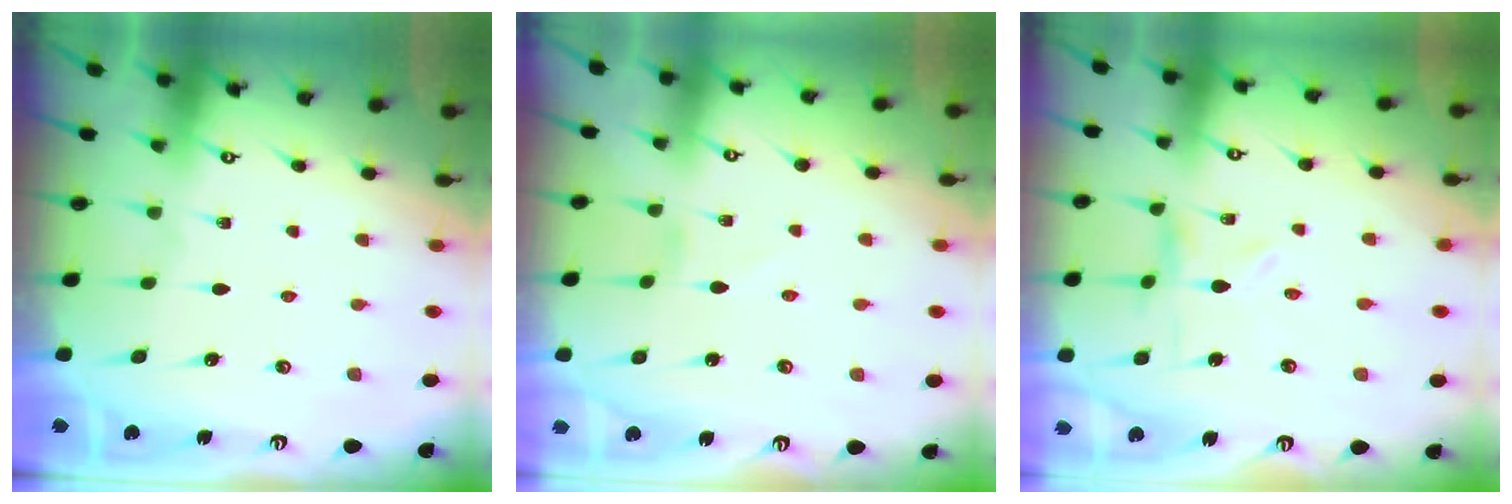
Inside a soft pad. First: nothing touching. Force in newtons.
{"total": 1.1, "press": 1.1, "slide": 0.1}
{"total": 0.9, "press": 0.9, "slide": 0.3}